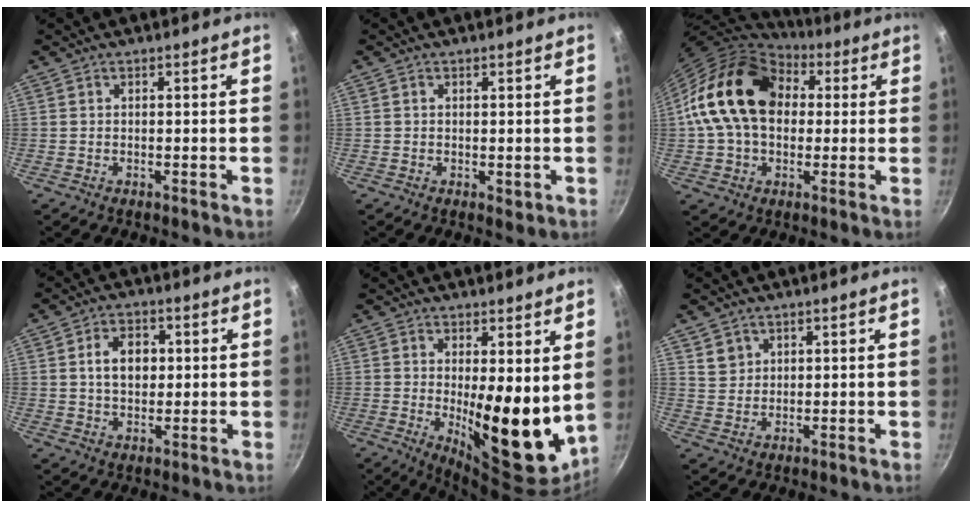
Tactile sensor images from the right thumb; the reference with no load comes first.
{"total": 1.5, "force": [0.0, 1.1, 1.1], "torque": [-0.012, -0.002, 0.000]}
{"total": 19.2, "force": [3.3, 13.9, 12.8], "torque": [-0.199, 0.027, 0.043]}
{"total": 7.0, "force": [1.0, 5.0, 4.8], "torque": [-0.058, 0.006, 0.013]}
{"total": 14.4, "force": [0.8, 5.2, 13.4], "torque": [-0.160, -0.039, 0.020]}
{"total": 3.2, "force": [1.7, 2.6, 0.8], "torque": [0.004, 0.001, 0.035]}